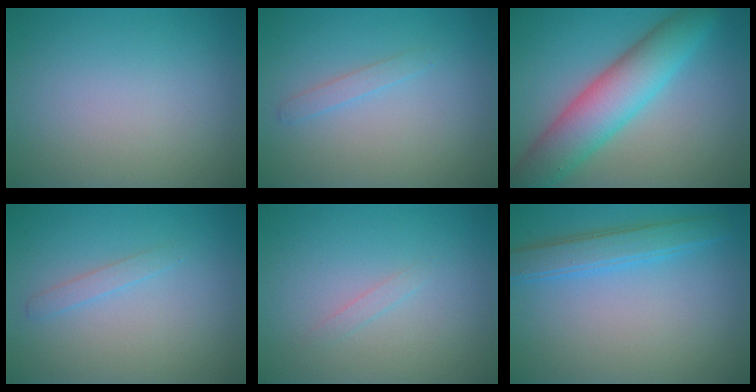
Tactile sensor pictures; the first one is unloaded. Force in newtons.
{"total": 1.0, "press": 1.0, "slide": 0.1}
{"total": 7.4, "press": 7.4, "slide": 0.2}
{"total": 1.0, "press": 1.0, "slide": 0.1}
{"total": 0.7, "press": 0.7, "slide": 0.0}
{"total": 2.4, "press": 2.4, "slide": 0.2}